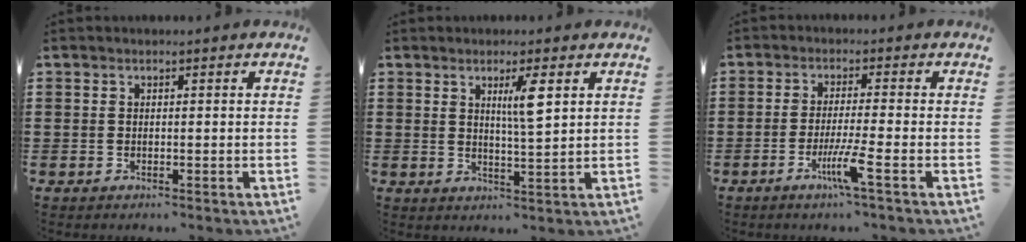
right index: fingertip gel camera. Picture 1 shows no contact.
{"total": 4.6, "force": [1.9, 0.5, 4.2], "torque": [-0.078, 0.000, 0.026]}
{"total": 5.6, "force": [-2.8, -0.4, 4.9], "torque": [-0.093, -0.016, -0.052]}